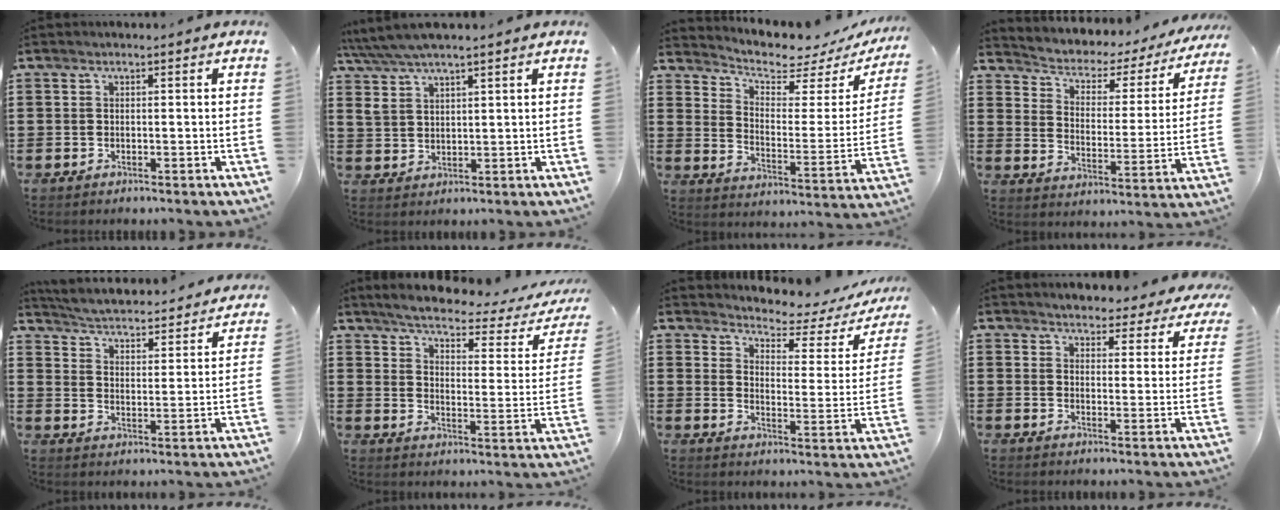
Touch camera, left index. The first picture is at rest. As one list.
[{"total": 4.2, "force": [3.2, 1.2, 2.5], "torque": [-0.059, 0.000, 0.057]}, {"total": 4.5, "force": [4.1, 1.2, 1.5], "torque": [-0.055, -0.032, 0.065]}, {"total": 2.4, "force": [1.6, 1.6, 0.7], "torque": [-0.031, -0.020, 0.015]}, {"total": 3.2, "force": [3.1, -0.4, 0.4], "torque": [-0.031, -0.034, 0.043]}, {"total": 3.5, "force": [3.0, 0.0, 1.8], "torque": [-0.056, -0.025, 0.040]}, {"total": 3.2, "force": [3.0, 0.4, 0.9], "torque": [-0.035, -0.030, 0.041]}, {"total": 3.5, "force": [3.5, 0.2, -0.1], "torque": [-0.017, -0.021, 0.059]}]